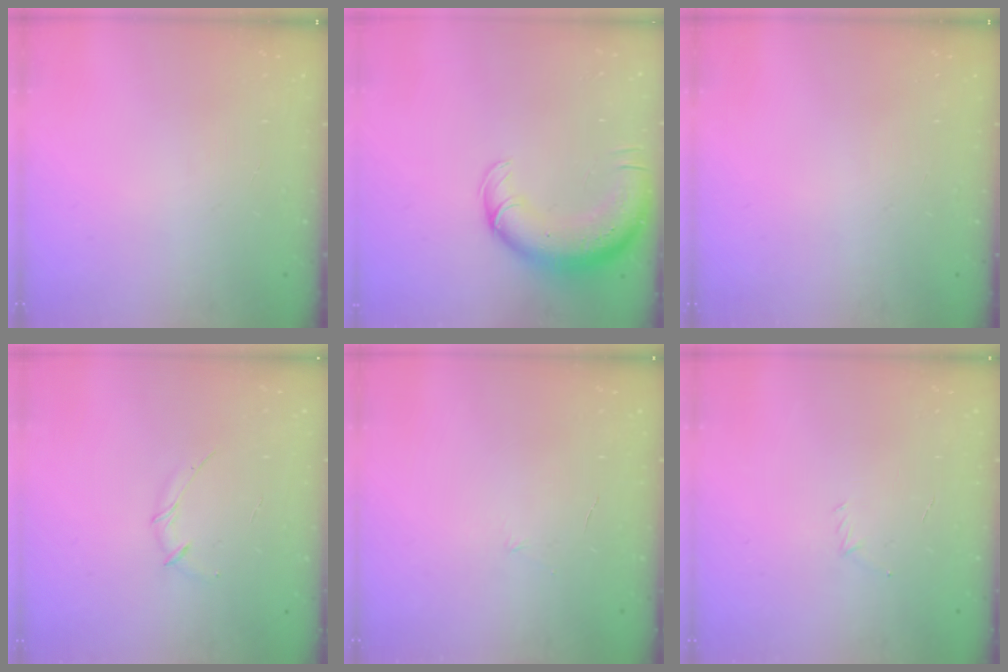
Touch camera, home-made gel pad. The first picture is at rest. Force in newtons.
{"total": 14.4, "press": 14.0, "slide": 3.4}
{"total": 0.0}
{"total": 3.0, "press": 2.9, "slide": 0.8}
{"total": 3.6, "press": 3.5, "slide": 0.9}
{"total": 2.9, "press": 2.8, "slide": 0.8}